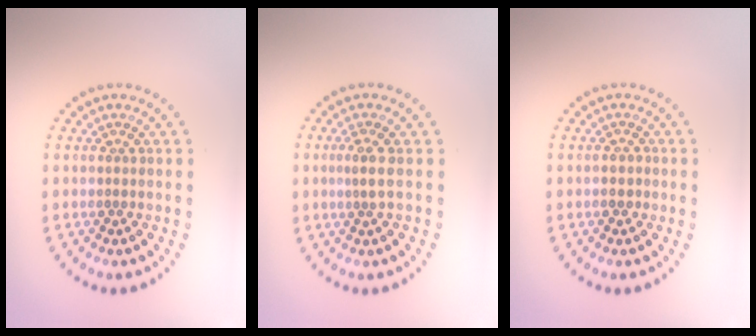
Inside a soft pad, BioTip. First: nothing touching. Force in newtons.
{"total": 1.7, "press": 1.2, "slide": 1.1}
{"total": 1.2, "press": 1.1, "slide": 0.4}